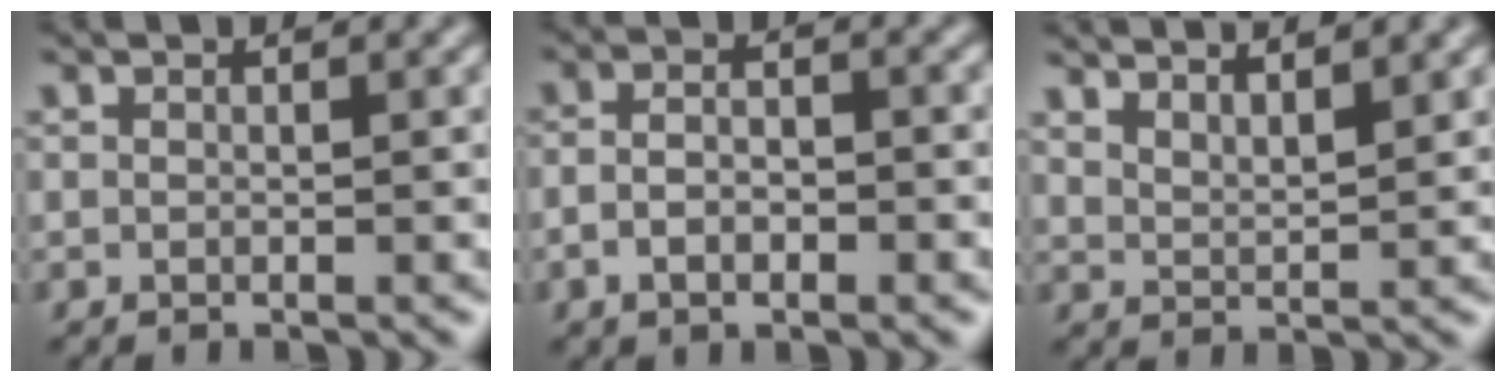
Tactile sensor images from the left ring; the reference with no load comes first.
{"total": 2.9, "force": [-0.9, 1.4, 2.4], "torque": [-0.045, 0.000, -0.018]}
{"total": 4.3, "force": [3.7, 1.0, 1.8], "torque": [-0.013, 0.011, 0.046]}